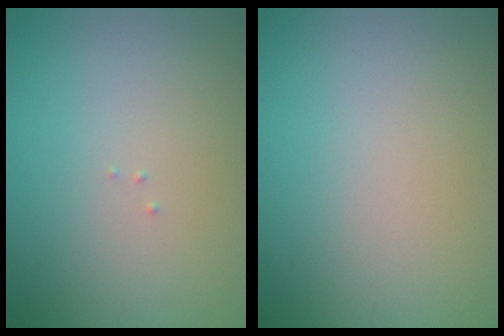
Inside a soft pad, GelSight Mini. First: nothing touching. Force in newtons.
{"total": 0.0}